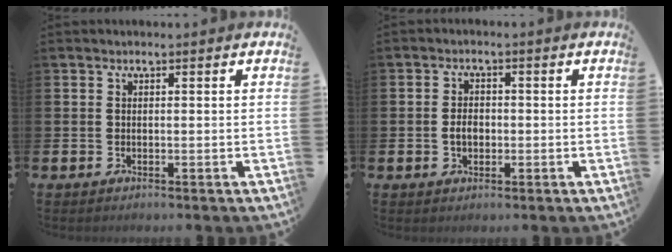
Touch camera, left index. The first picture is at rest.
{"total": 2.5, "force": [-0.4, 1.7, 1.7], "torque": [-0.021, 0.000, -0.013]}